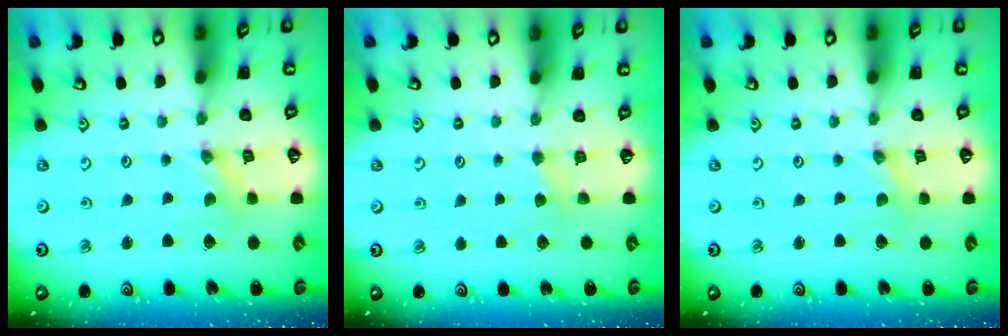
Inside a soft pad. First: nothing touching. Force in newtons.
{"total": 3.0, "press": 3.0, "slide": 0.3}
{"total": 0.0}